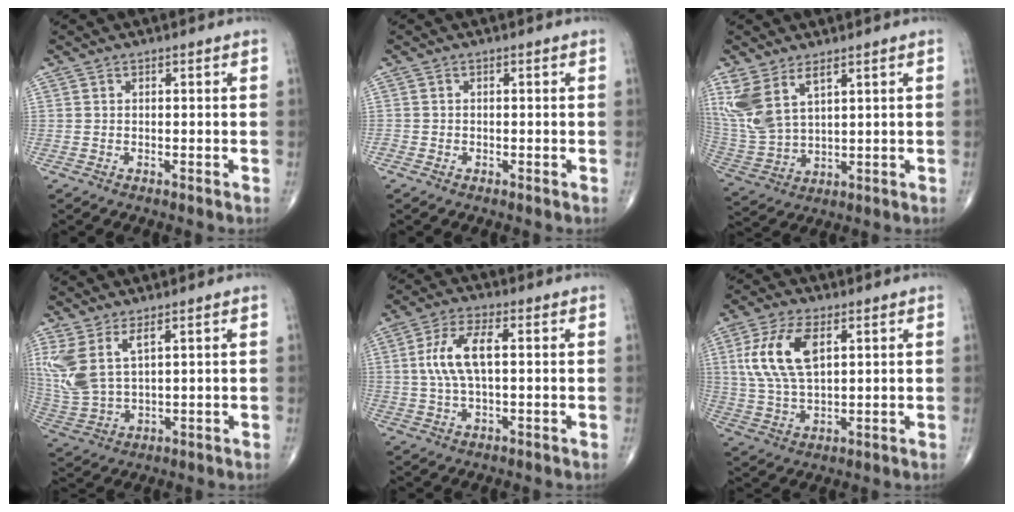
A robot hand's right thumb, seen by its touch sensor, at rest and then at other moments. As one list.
[{"total": 0.7, "force": [-0.4, 0.5, 0.0], "torque": [0.004, 0.005, -0.012]}, {"total": 10.8, "force": [5.5, 5.1, 7.7], "torque": [-0.176, -0.016, 0.128]}, {"total": 10.0, "force": [4.5, 4.3, 7.8], "torque": [-0.191, -0.017, 0.106]}, {"total": 8.5, "force": [1.0, 3.3, 7.8], "torque": [-0.165, 0.013, 0.018]}, {"total": 11.6, "force": [3.5, 5.6, 9.5], "torque": [-0.198, -0.003, 0.072]}]